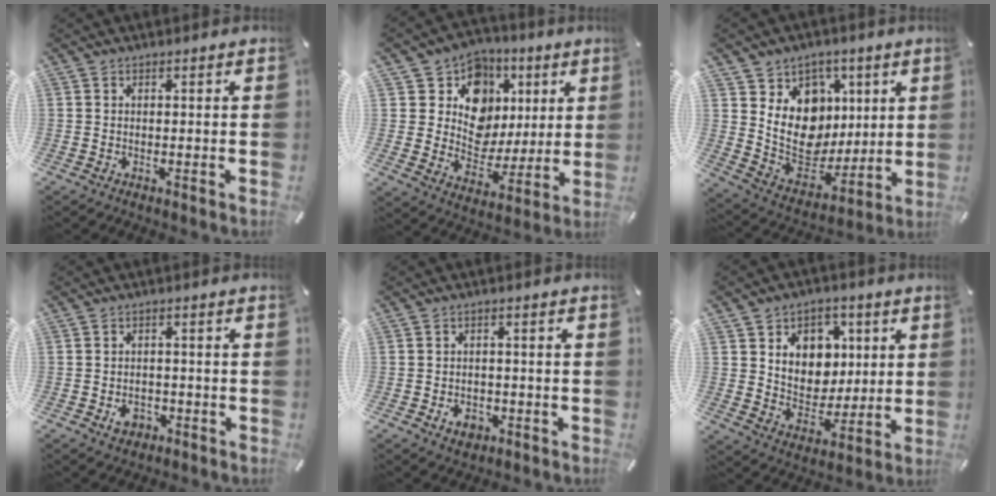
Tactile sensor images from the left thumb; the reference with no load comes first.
{"total": 14.1, "force": [4.5, 12.5, 4.7], "torque": [-0.059, -0.041, 0.088]}
{"total": 14.8, "force": [3.2, 13.1, 6.1], "torque": [-0.097, -0.038, 0.070]}
{"total": 4.5, "force": [-1.8, 3.5, 2.3], "torque": [-0.036, 0.003, -0.033]}
{"total": 4.6, "force": [-1.8, 3.4, 2.4], "torque": [-0.046, 0.002, -0.036]}
{"total": 10.8, "force": [3.7, 9.5, 3.6], "torque": [-0.053, -0.019, 0.071]}